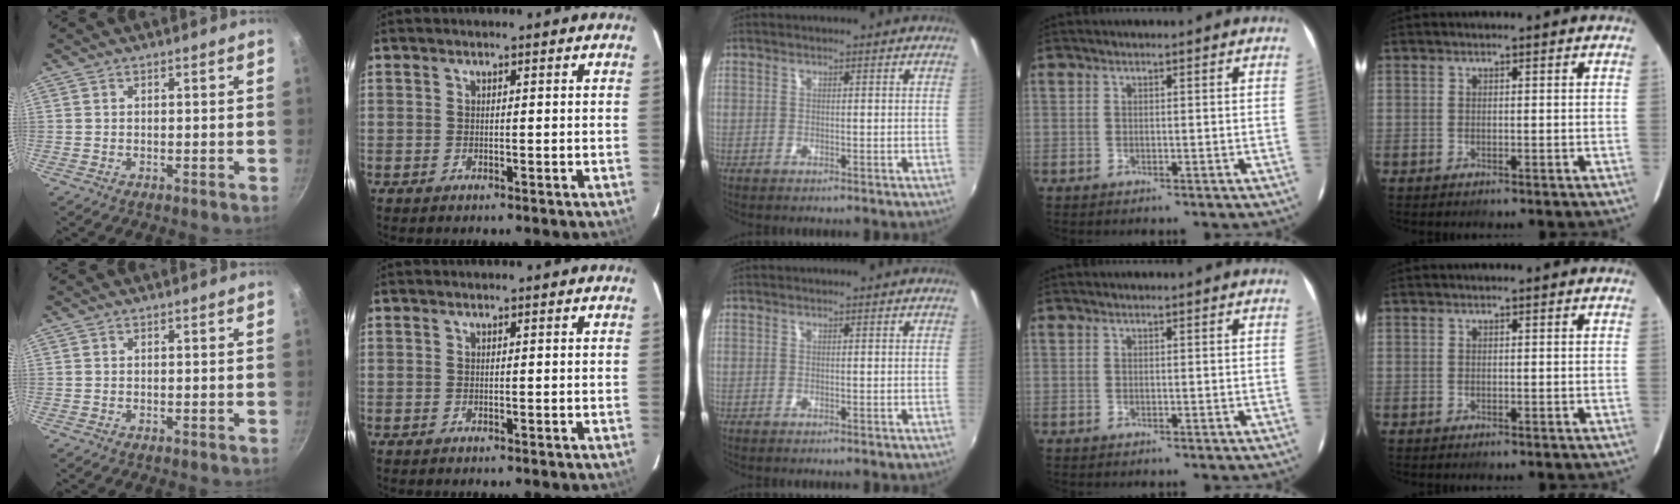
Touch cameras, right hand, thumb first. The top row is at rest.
{}